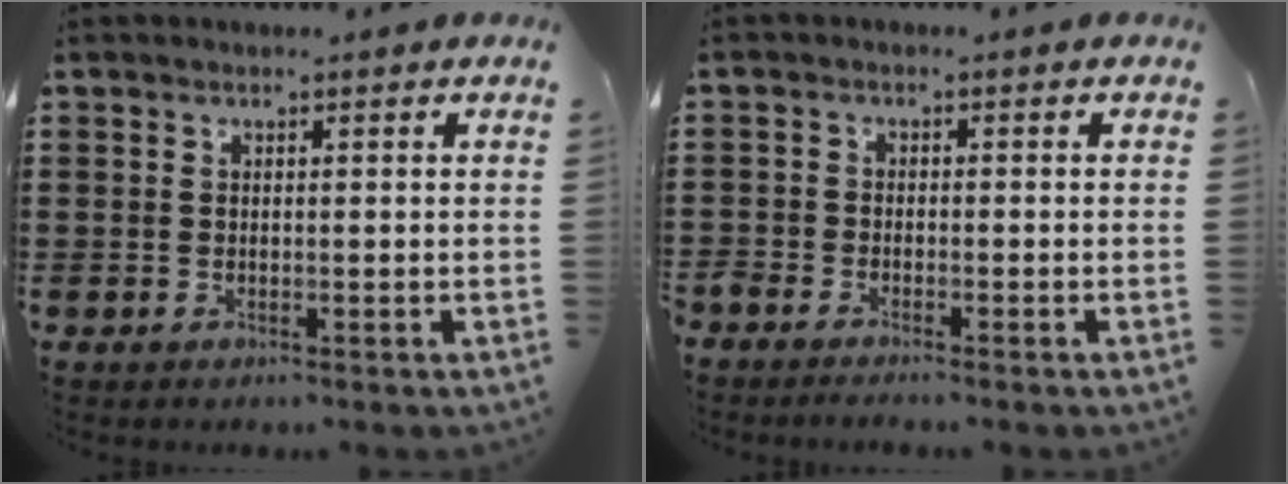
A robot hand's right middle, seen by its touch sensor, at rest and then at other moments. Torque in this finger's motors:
{"motor_torque": [0.40, -0.21, 0.45, 0.08]}